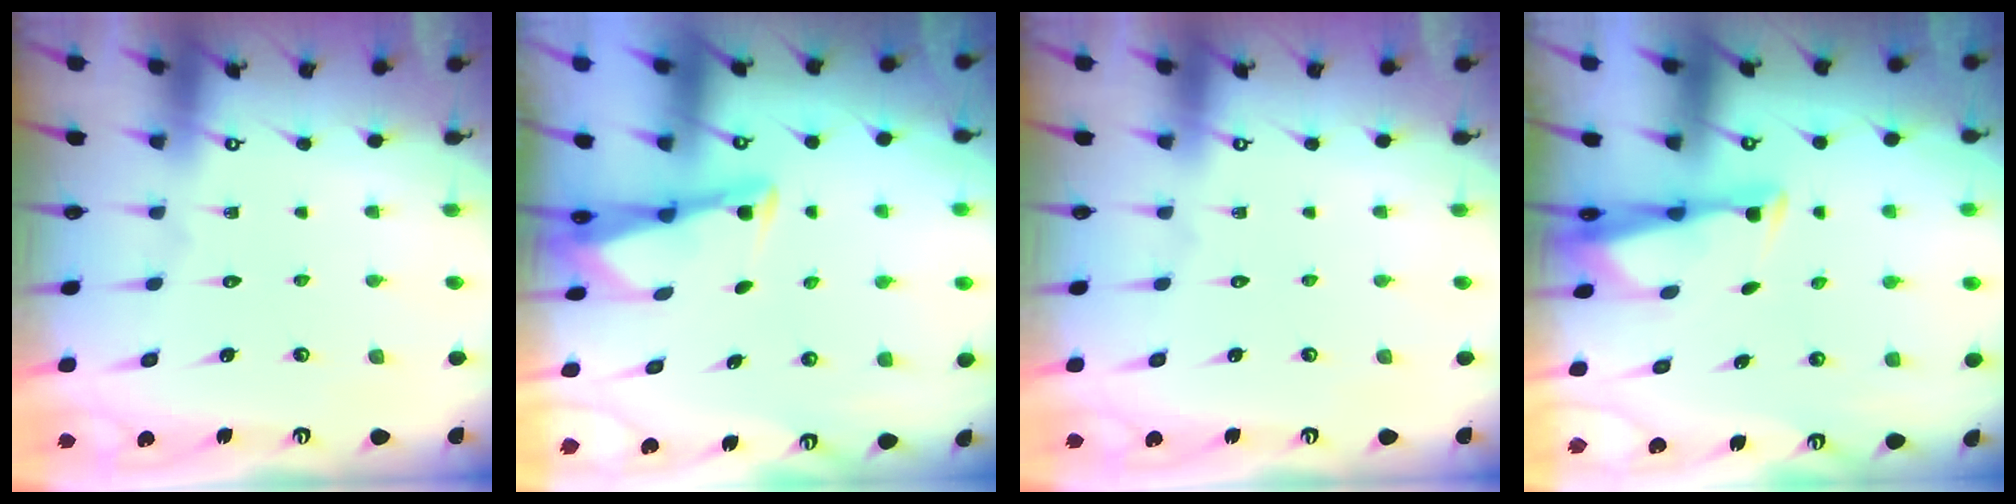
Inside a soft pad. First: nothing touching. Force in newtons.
{"total": 2.7, "press": 2.7, "slide": 0.1}
{"total": 0.0}
{"total": 3.1, "press": 3.0, "slide": 0.8}